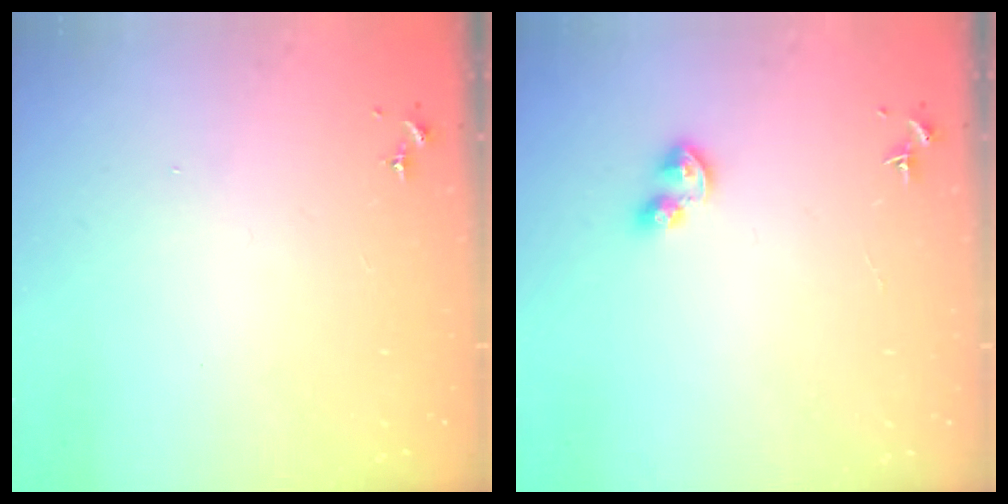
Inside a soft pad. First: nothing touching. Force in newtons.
{"total": 5.7, "press": 5.6, "slide": 1.3}